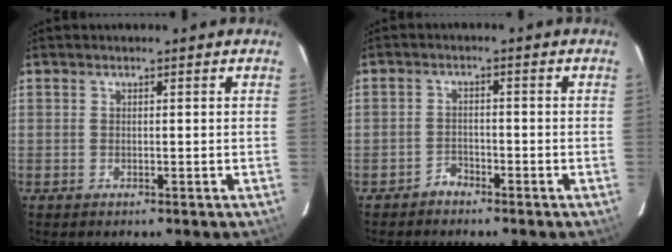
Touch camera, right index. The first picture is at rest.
{"total": 2.3, "force": [-2.0, 1.1, 0.0], "torque": [0.002, 0.007, -0.037]}